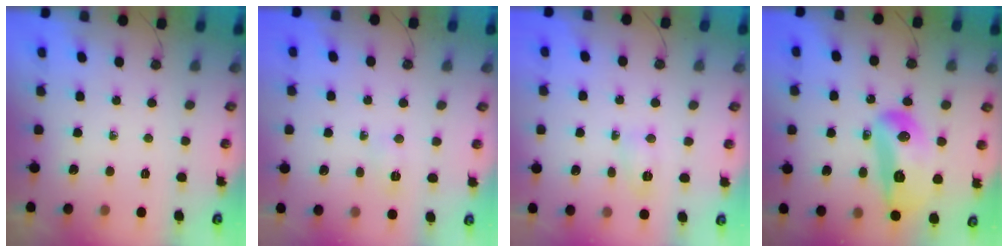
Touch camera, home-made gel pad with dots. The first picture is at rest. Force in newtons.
{"total": 3.0, "press": 2.8, "slide": 1.1}
{"total": 3.9, "press": 3.9, "slide": 0.5}
{"total": 18.4, "press": 17.5, "slide": 5.6}